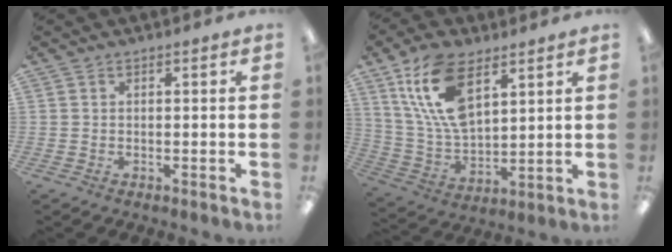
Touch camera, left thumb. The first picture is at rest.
{"total": 16.8, "force": [8.2, 9.0, 11.5], "torque": [-0.251, -0.018, 0.148]}